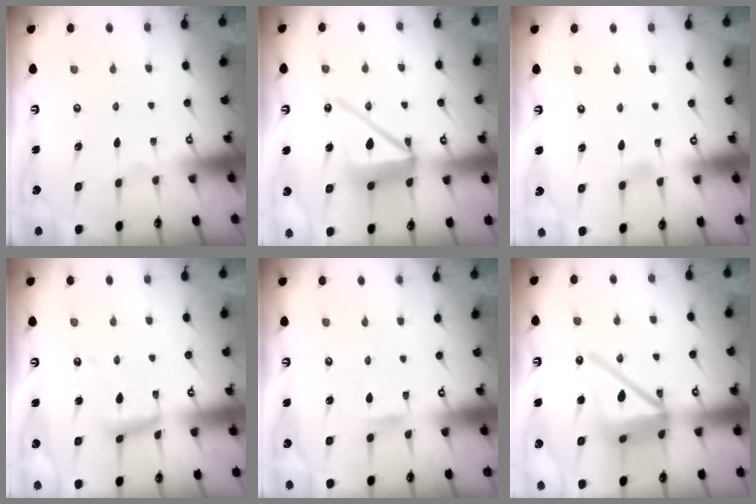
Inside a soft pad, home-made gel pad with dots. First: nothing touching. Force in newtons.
{"total": 14.2, "press": 14.0, "slide": 2.1}
{"total": 3.1, "press": 3.1, "slide": 0.3}
{"total": 11.0, "press": 11.0, "slide": 0.8}
{"total": 1.3, "press": 1.3, "slide": 0.1}
{"total": 17.1, "press": 17.0, "slide": 1.9}